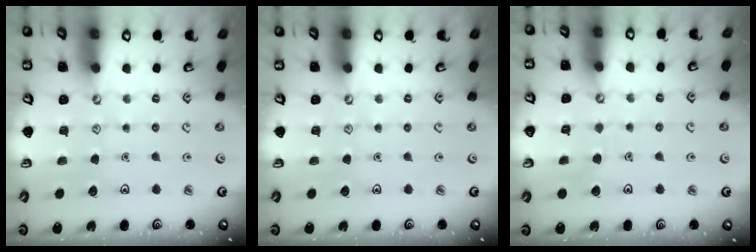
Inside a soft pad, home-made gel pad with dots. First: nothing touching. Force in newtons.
{"total": 0.0}
{"total": 2.3, "press": 2.3, "slide": 0.1}